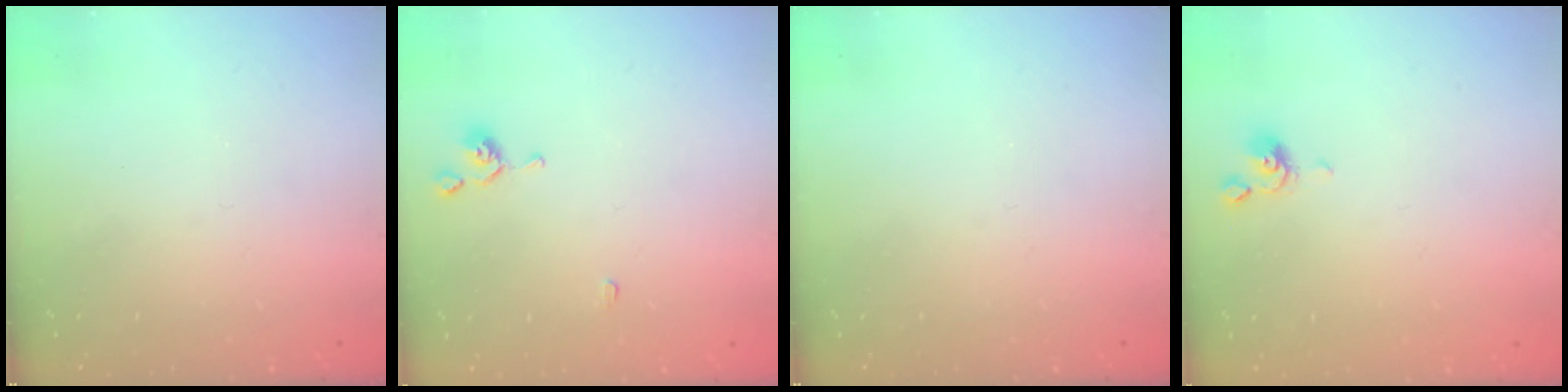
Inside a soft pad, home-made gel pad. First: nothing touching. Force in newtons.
{"total": 0.9, "press": 0.8, "slide": 0.4}
{"total": 0.0}
{"total": 0.9, "press": 0.8, "slide": 0.3}